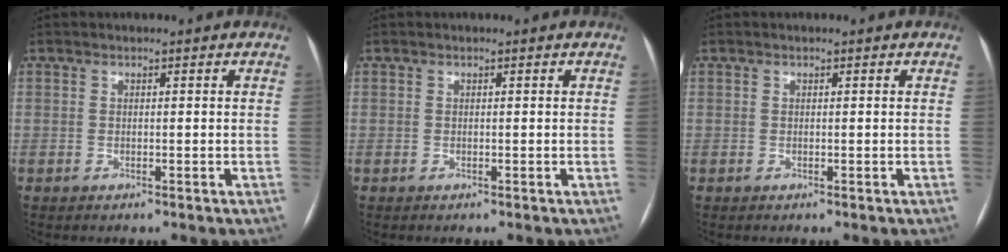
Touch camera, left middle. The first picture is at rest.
{"total": 0.0}
{"total": 0.0}